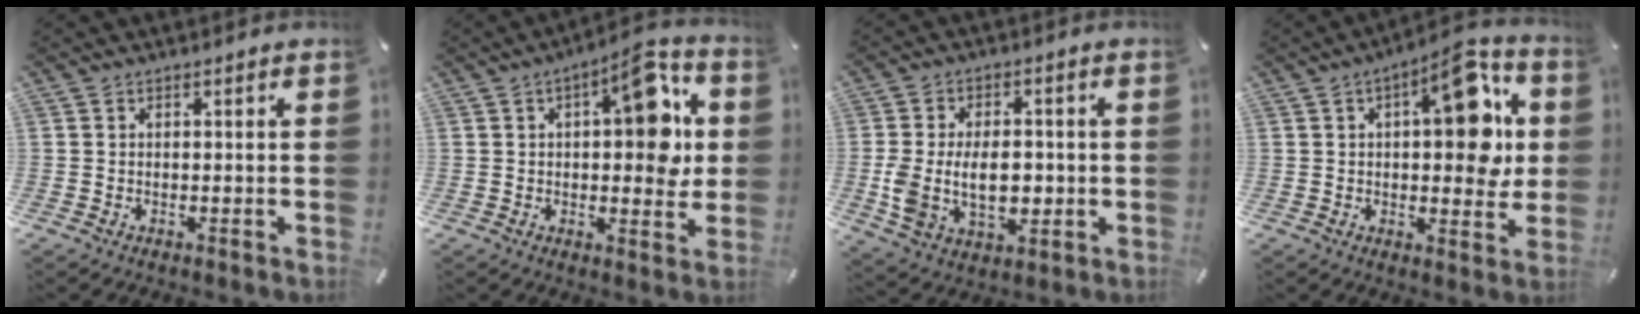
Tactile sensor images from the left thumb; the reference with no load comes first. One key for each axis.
{"total": 14.1, "fx": 3.5, "fy": 6.3, "fz": 12.1, "tx": -0.147, "ty": -0.017, "tz": 0.053}
{"total": 12.2, "fx": -1.0, "fy": 8.2, "fz": 8.9, "tx": -0.169, "ty": -0.001, "tz": -0.016}
{"total": 15.7, "fx": 4.1, "fy": 7.0, "fz": 13.5, "tx": -0.172, "ty": -0.017, "tz": 0.064}